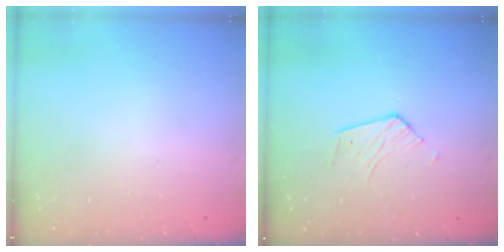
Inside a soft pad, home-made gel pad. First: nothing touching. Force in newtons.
{"total": 5.8, "press": 5.8, "slide": 0.5}